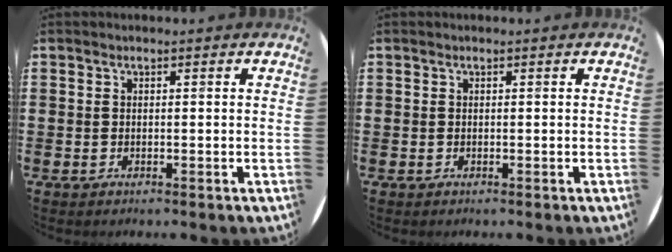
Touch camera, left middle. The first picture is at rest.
{"total": 0.0}